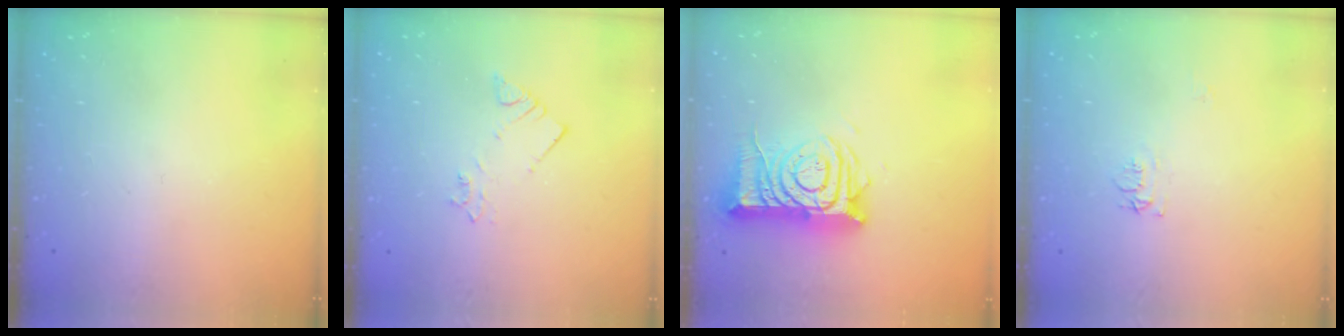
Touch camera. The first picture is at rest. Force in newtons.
{"total": 2.7, "press": 2.7, "slide": 0.3}
{"total": 14.2, "press": 14.1, "slide": 1.2}
{"total": 6.2, "press": 6.2, "slide": 0.6}